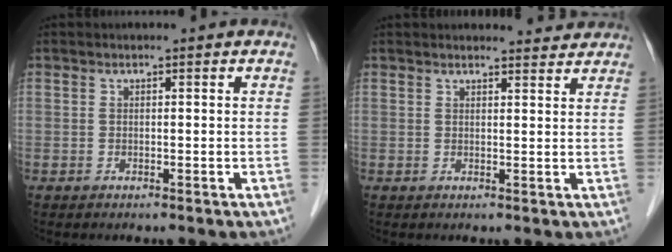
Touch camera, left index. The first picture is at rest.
{"total": 4.6, "force": [4.5, 0.7, 0.4], "torque": [-0.007, 0.006, 0.046]}